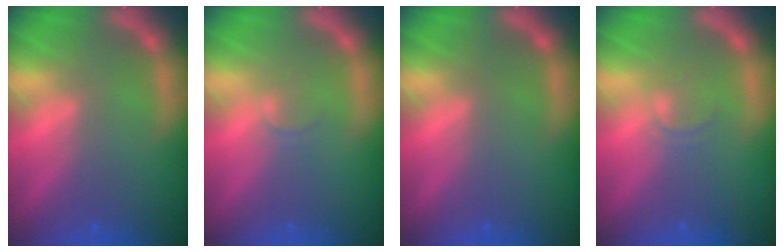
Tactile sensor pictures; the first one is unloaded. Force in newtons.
{"total": 1.0}
{"total": 0.0}
{"total": 1.4}